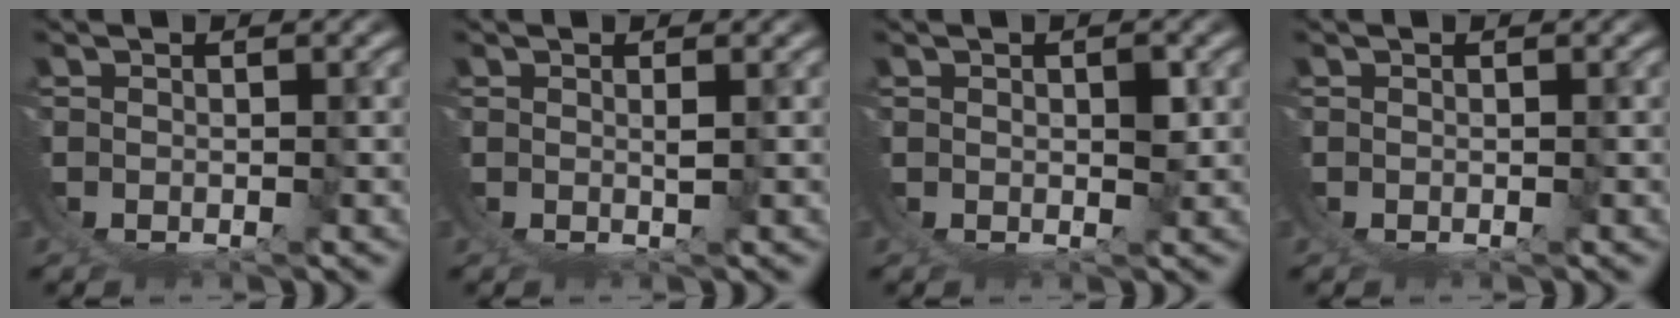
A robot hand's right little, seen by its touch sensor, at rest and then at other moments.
{"total": 1.3, "force": [0.5, -1.1, 0.4], "torque": [-0.004, -0.001, 0.012]}
{"total": 1.3, "force": [0.4, 0.4, 1.2], "torque": [-0.020, 0.001, 0.008]}
{"total": 0.0}